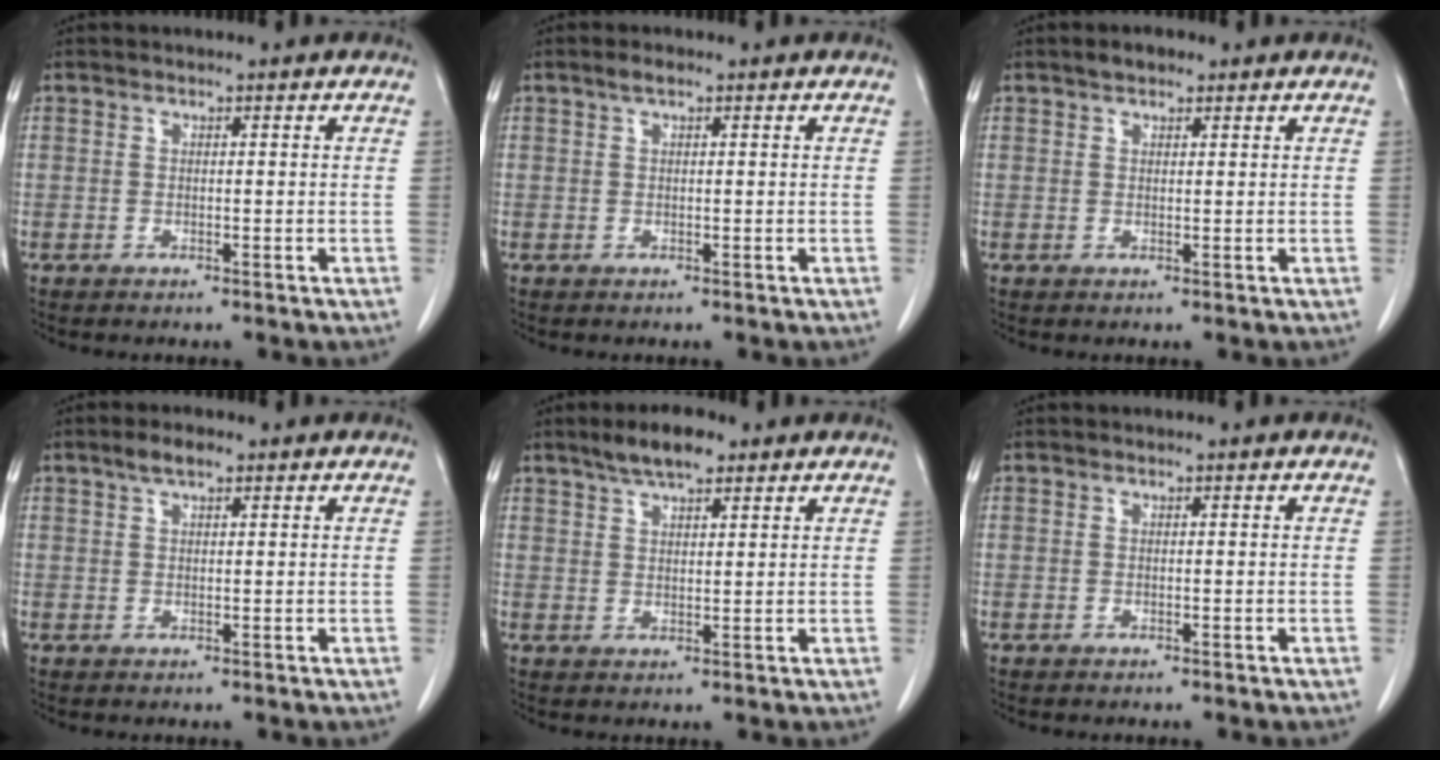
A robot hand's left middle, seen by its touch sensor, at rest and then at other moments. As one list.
[{"total": 1.2, "force": [0.8, 0.3, 0.9], "torque": [-0.017, 0.008, 0.014]}, {"total": 2.0, "force": [1.5, 0.9, 1.0], "torque": [-0.020, 0.007, 0.023]}, {"total": 3.3, "force": [2.2, 1.3, 2.2], "torque": [-0.043, 0.008, 0.040]}, {"total": 5.7, "force": [4.2, 1.5, 3.6], "torque": [-0.070, 0.010, 0.073]}, {"total": 0.0}]